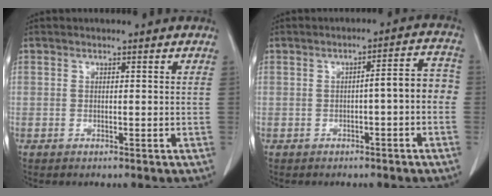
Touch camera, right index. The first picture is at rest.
{"total": 5.3, "force": [-1.0, 0.9, 5.1], "torque": [-0.060, 0.027, -0.016]}